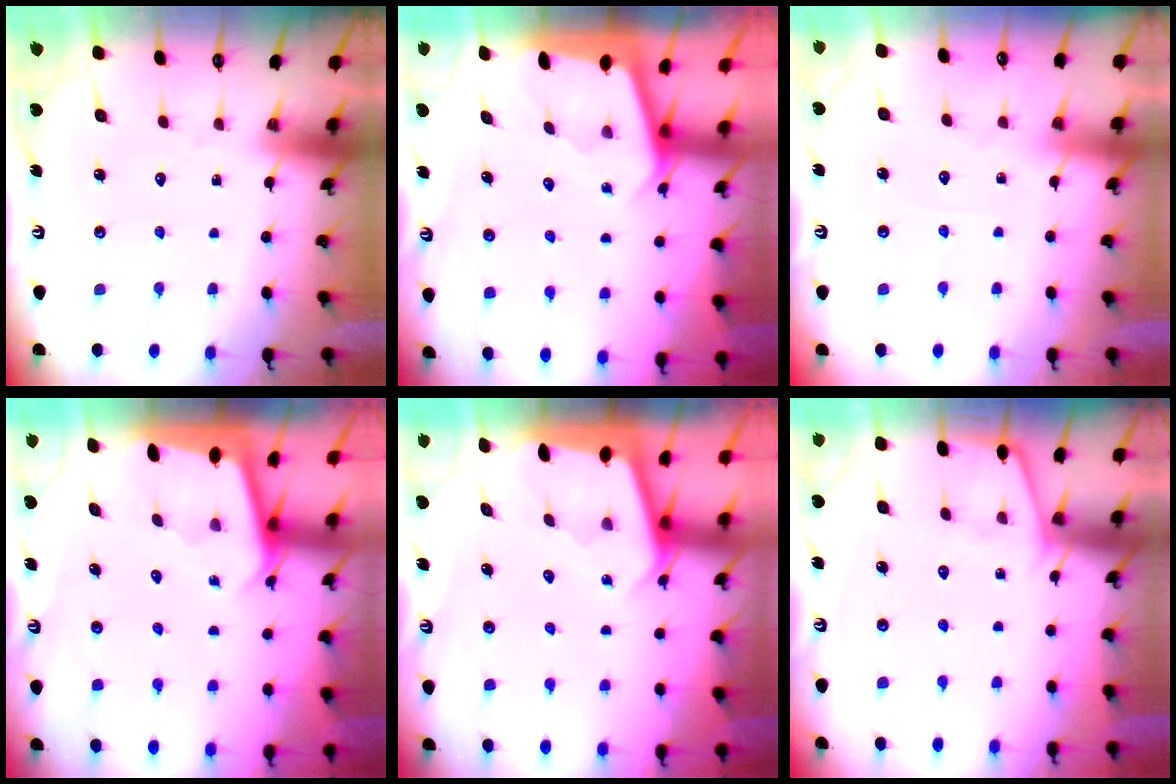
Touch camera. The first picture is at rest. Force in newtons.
{"total": 2.0, "press": 1.9, "slide": 0.2}
{"total": 1.4, "press": 1.4, "slide": 0.3}
{"total": 2.1, "press": 2.1, "slide": 0.1}
{"total": 2.1, "press": 2.1, "slide": 0.2}
{"total": 2.3, "press": 2.3, "slide": 0.3}